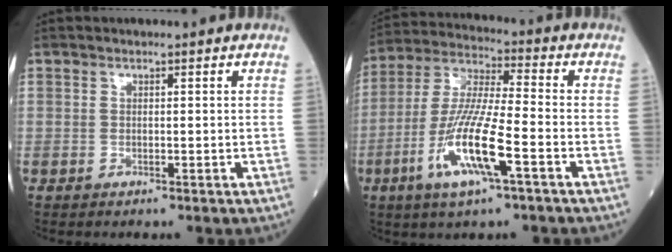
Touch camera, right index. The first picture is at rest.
{"total": 13.7, "force": [-5.1, 1.3, 12.6], "torque": [-0.260, -0.010, -0.099]}